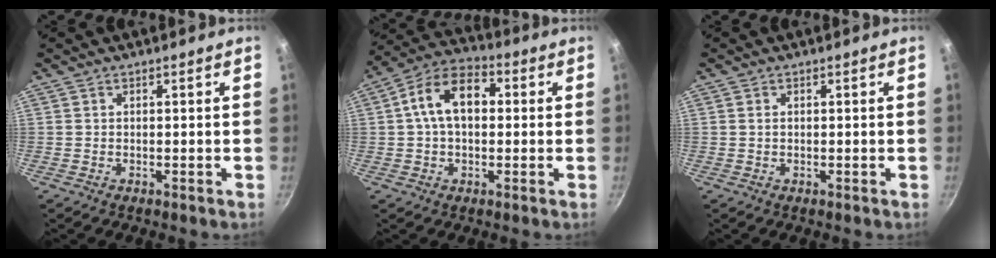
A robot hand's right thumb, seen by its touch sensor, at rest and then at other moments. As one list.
[{"total": 12.1, "force": [1.6, 7.7, 9.2], "torque": [-0.131, 0.031, 0.010]}, {"total": 0.8, "force": [0.2, 0.5, 0.6], "torque": [-0.010, 0.002, 0.003]}]